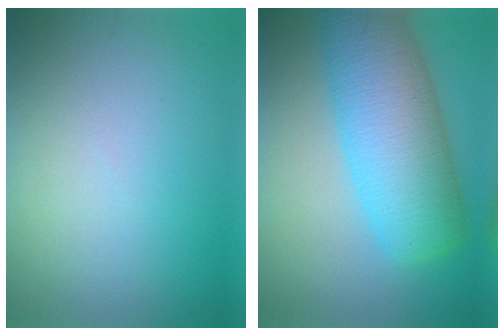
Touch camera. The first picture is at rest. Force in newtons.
{"total": 10.0, "press": 10.0, "slide": 0.3}